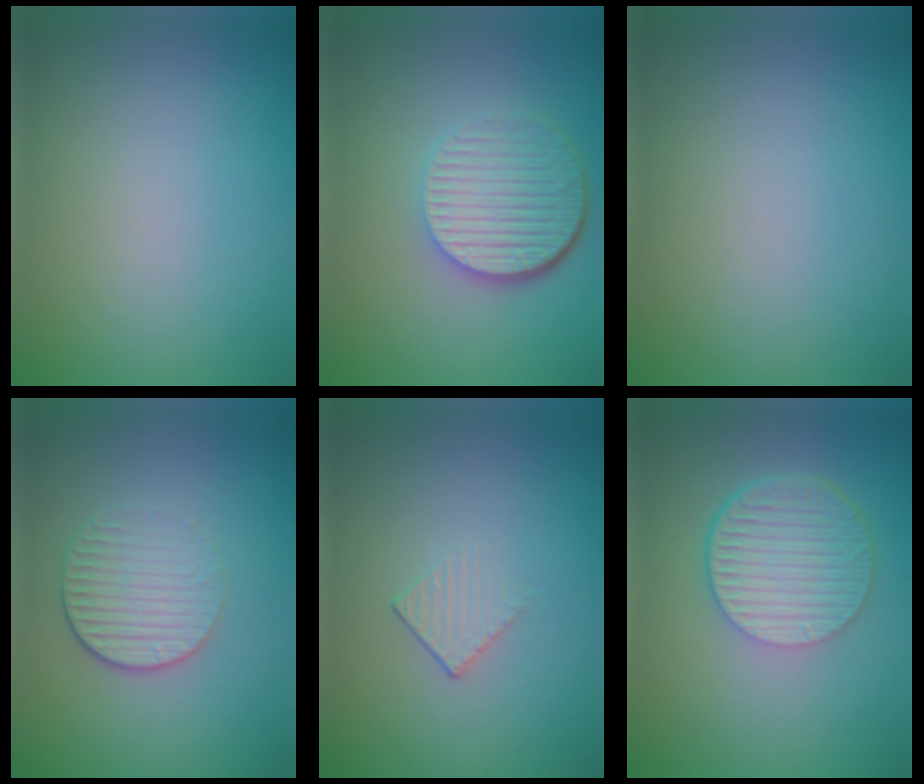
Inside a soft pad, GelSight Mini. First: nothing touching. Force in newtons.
{"total": 6.1, "press": 4.2, "slide": 4.3}
{"total": 0.0}
{"total": 3.7, "press": 2.7, "slide": 2.6}
{"total": 1.2, "press": 0.5, "slide": 1.1}
{"total": 6.5, "press": 4.5, "slide": 4.7}